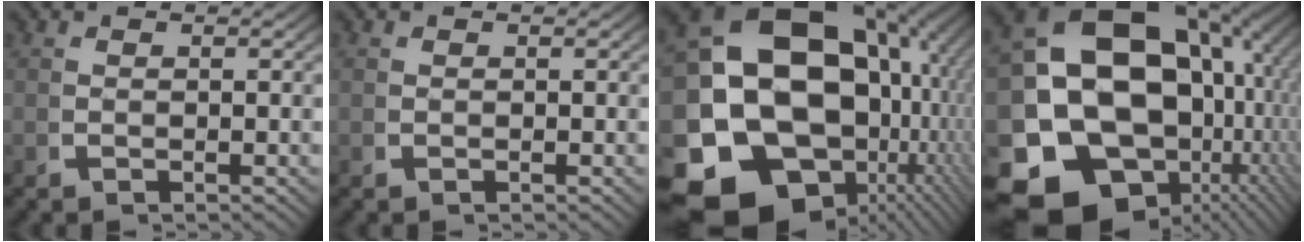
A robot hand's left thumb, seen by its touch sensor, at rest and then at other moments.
{"total": 0.0}
{"total": 28.5, "force": [-2.3, 20.7, 19.5], "torque": [-0.355, -0.072, -0.018]}
{"total": 25.5, "force": [-2.6, 18.5, 17.3], "torque": [-0.314, -0.076, -0.022]}